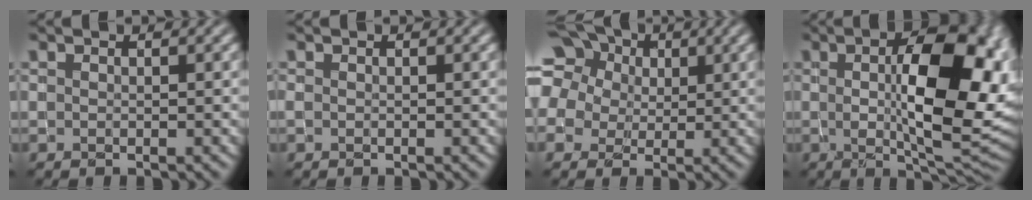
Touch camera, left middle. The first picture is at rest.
{"total": 0.0}
{"total": 12.6, "force": [5.7, 9.8, 5.4], "torque": [-0.139, 0.037, 0.080]}
{"total": 12.7, "force": [1.4, 5.1, 11.5], "torque": [-0.150, 0.003, 0.026]}